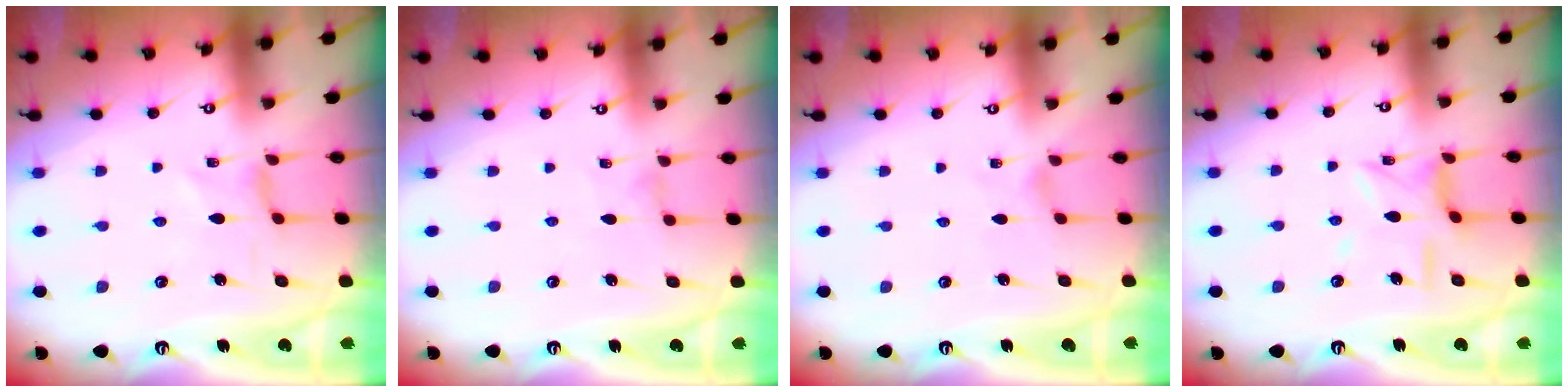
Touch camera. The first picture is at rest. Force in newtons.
{"total": 0.0}
{"total": 0.0}
{"total": 7.6, "press": 7.6, "slide": 0.5}